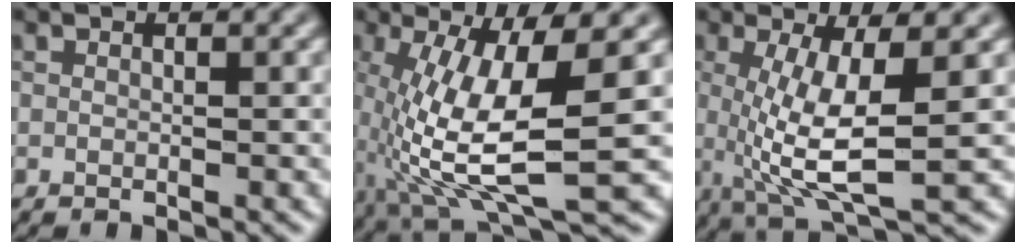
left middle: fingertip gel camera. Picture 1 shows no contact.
{"total": 9.9, "force": [-1.6, 2.9, 9.4], "torque": [-0.195, -0.011, -0.023]}
{"total": 7.2, "force": [-0.1, 1.9, 7.0], "torque": [-0.139, -0.009, 0.005]}